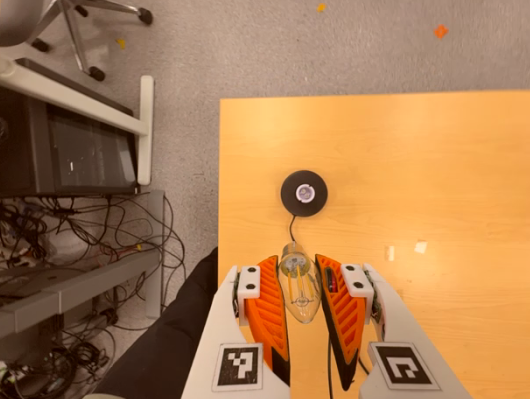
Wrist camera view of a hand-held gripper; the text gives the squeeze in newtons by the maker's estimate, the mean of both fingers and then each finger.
{"total": 19.1, "left": 21.4, "right": 16.8}